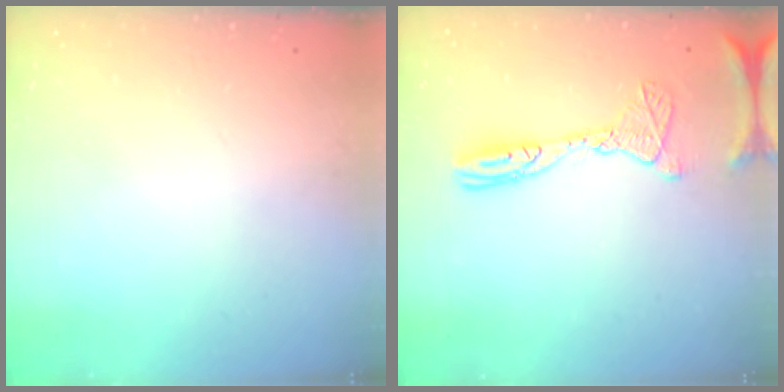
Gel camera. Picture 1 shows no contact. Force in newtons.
{"total": 12.9, "press": 12.8, "slide": 1.2}